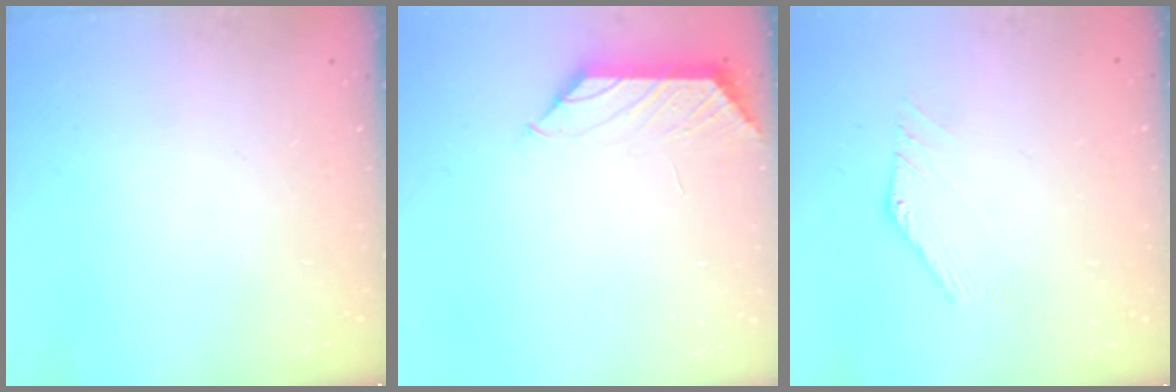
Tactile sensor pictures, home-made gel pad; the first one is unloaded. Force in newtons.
{"total": 1.5, "press": 1.3, "slide": 0.6}
{"total": 0.5, "press": 0.5, "slide": 0.2}